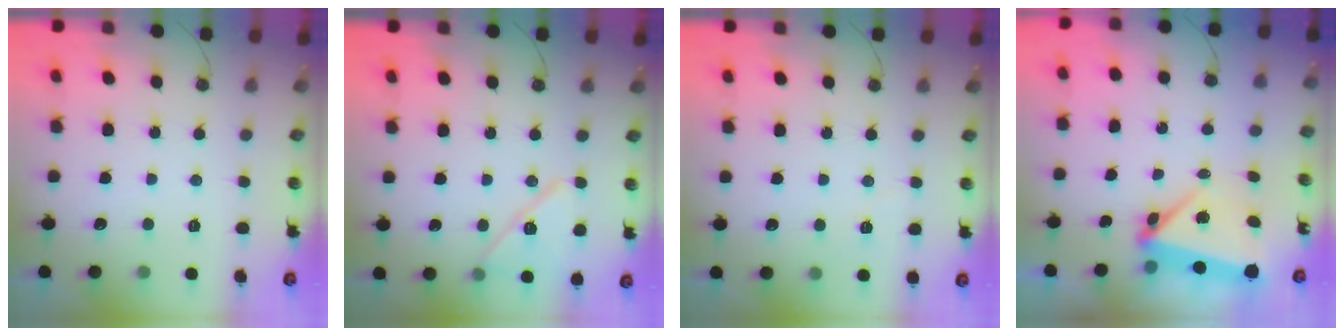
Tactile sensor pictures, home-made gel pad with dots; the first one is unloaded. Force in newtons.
{"total": 12.7, "press": 12.5, "slide": 2.5}
{"total": 4.0, "press": 3.1, "slide": 2.6}
{"total": 7.8, "press": 4.9, "slide": 6.0}